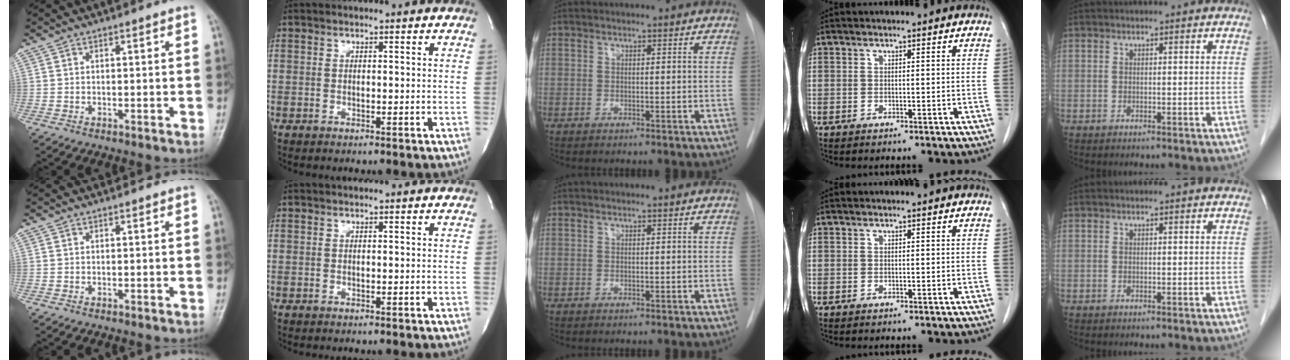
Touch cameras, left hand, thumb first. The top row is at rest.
{}